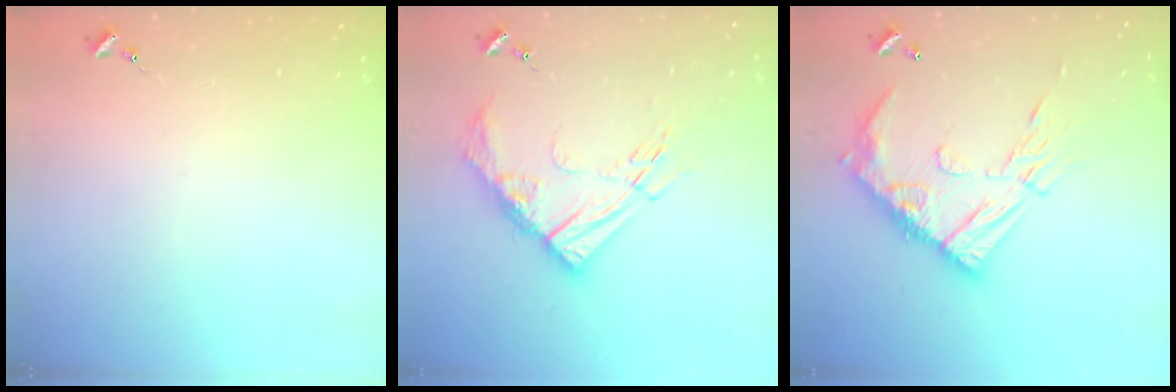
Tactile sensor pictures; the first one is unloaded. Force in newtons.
{"total": 15.4, "press": 15.3, "slide": 1.6}
{"total": 17.2, "press": 17.2, "slide": 1.3}